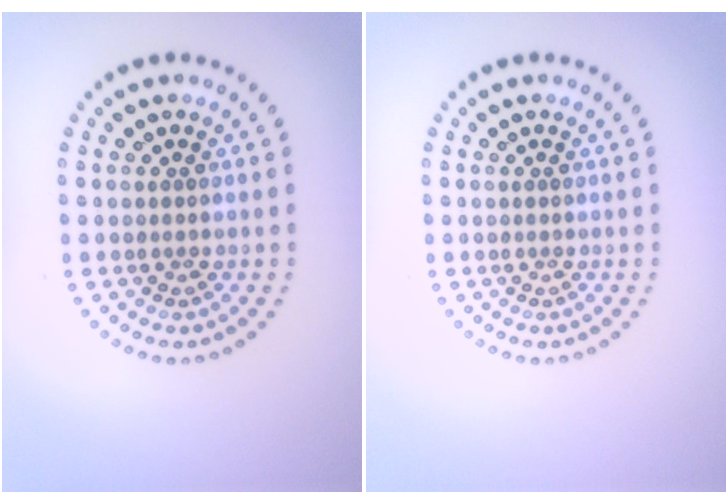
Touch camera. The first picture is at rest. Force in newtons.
{"total": 0.0}